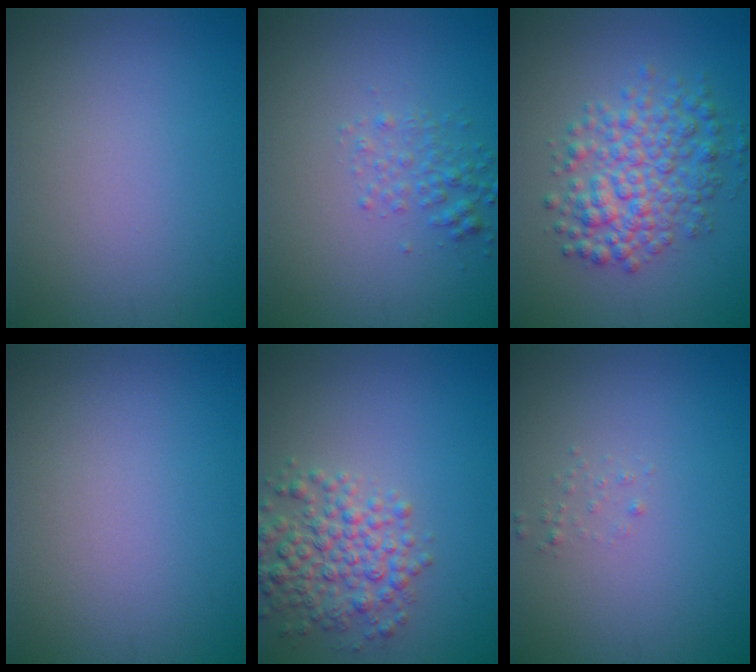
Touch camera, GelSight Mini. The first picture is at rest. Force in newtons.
{"total": 2.0, "press": 2.0, "slide": 0.1}
{"total": 5.4, "press": 5.4, "slide": 0.1}
{"total": 0.0}
{"total": 4.7, "press": 4.7, "slide": 0.1}
{"total": 0.6, "press": 0.6, "slide": 0.1}